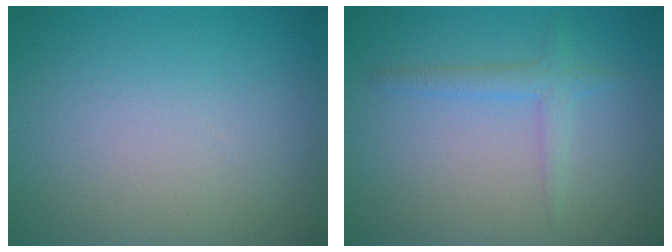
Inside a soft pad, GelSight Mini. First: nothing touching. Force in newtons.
{"total": 1.7, "press": 1.7, "slide": 0.0}